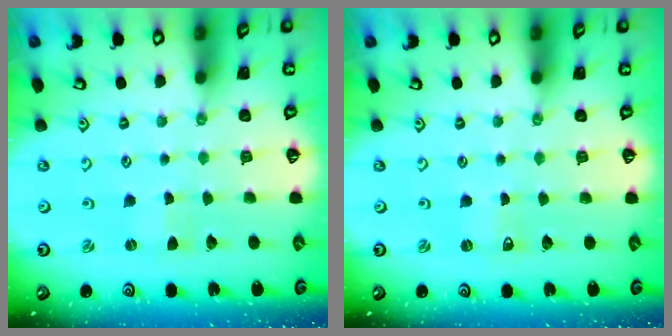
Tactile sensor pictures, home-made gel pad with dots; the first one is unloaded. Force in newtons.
{"total": 0.0}